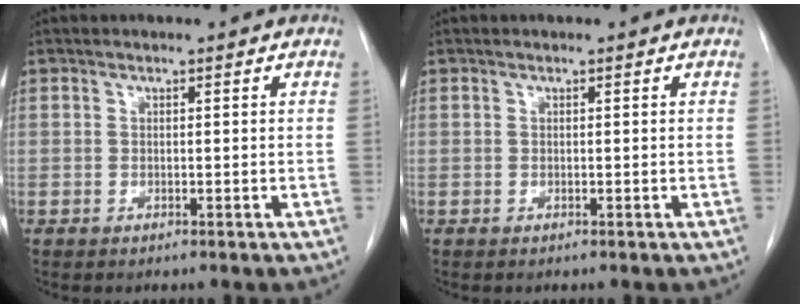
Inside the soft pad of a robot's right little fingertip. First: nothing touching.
{"total": 0.0}